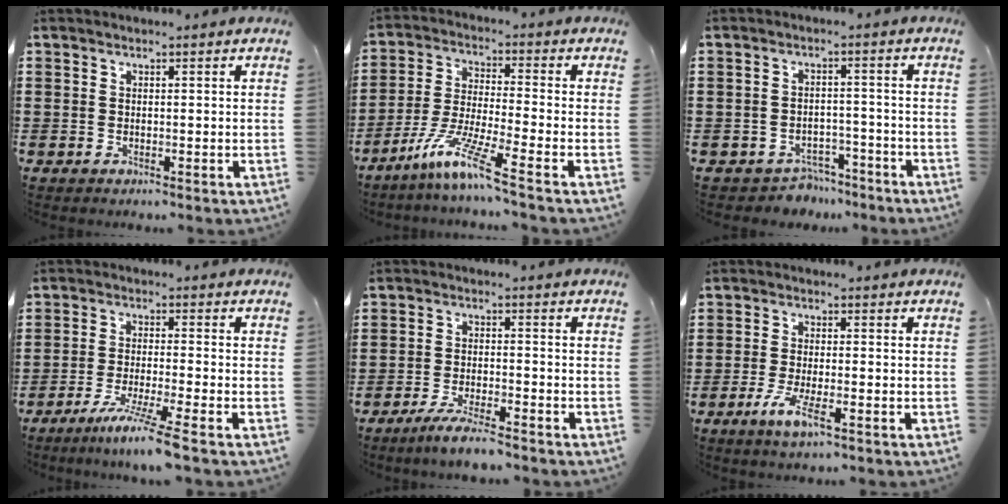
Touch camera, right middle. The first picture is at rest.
{"total": 8.4, "force": [-6.1, 0.0, 5.8], "torque": [-0.120, -0.010, -0.119]}
{"total": 3.2, "force": [-3.1, 0.9, -0.2], "torque": [-0.008, 0.003, -0.067]}
{"total": 5.8, "force": [-4.4, -0.9, 3.5], "torque": [-0.068, -0.021, -0.083]}
{"total": 4.2, "force": [-3.7, 0.0, 2.1], "torque": [-0.050, -0.009, -0.072]}
{"total": 4.3, "force": [-2.0, 0.7, 3.8], "torque": [-0.083, -0.012, -0.038]}